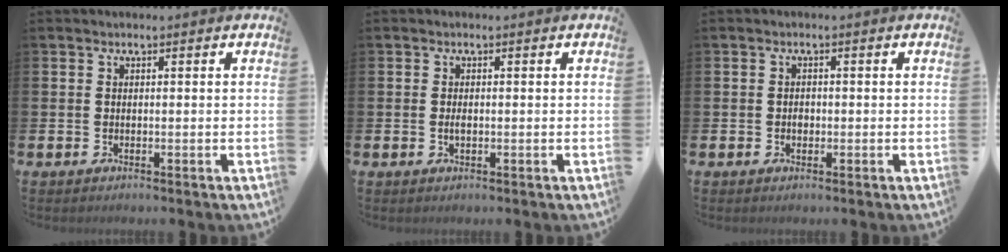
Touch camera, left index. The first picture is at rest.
{"total": 1.0, "force": [-0.1, 0.4, 0.8], "torque": [-0.024, 0.004, -0.002]}
{"total": 1.1, "force": [-0.2, 0.9, 0.6], "torque": [-0.003, 0.002, -0.007]}